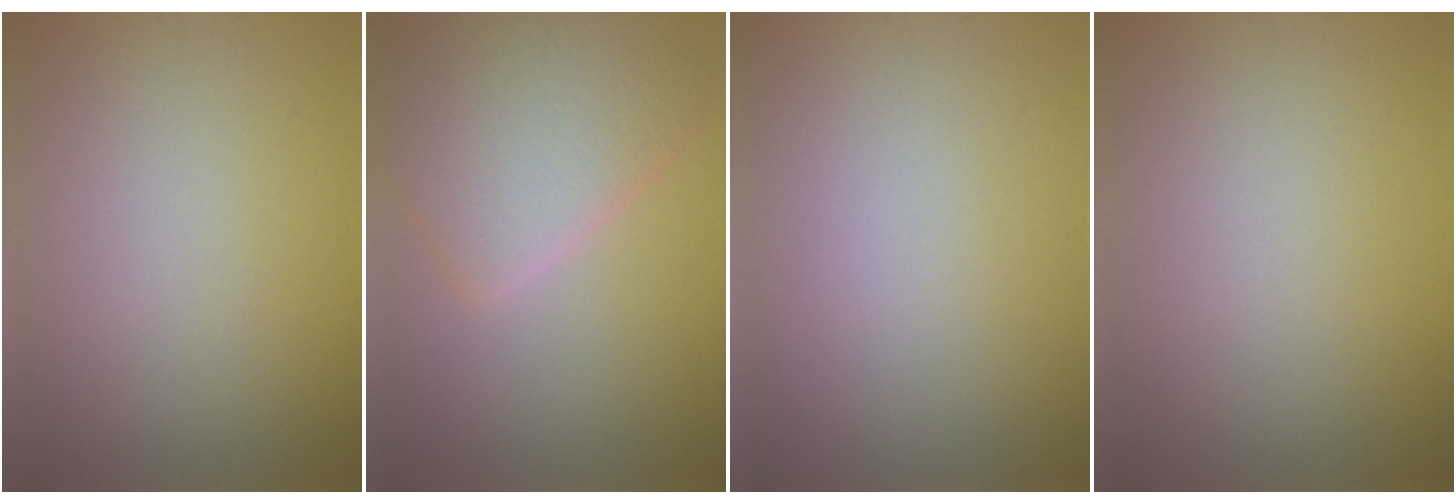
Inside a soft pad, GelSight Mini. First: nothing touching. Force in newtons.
{"total": 6.2, "press": 6.2, "slide": 0.4}
{"total": 0.0}
{"total": 0.0}